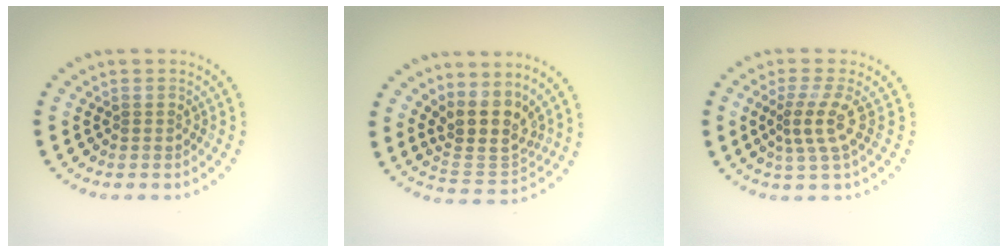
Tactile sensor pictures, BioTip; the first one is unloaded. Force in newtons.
{"total": 4.1, "press": 3.2, "slide": 2.5}
{"total": 2.9, "press": 2.1, "slide": 2.0}